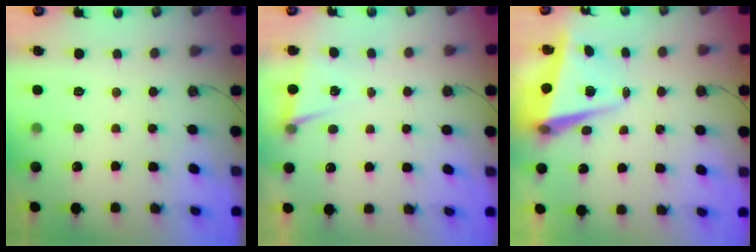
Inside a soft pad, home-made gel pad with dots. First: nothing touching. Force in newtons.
{"total": 4.6, "press": 1.6, "slide": 4.3}
{"total": 6.1, "press": 6.0, "slide": 0.8}